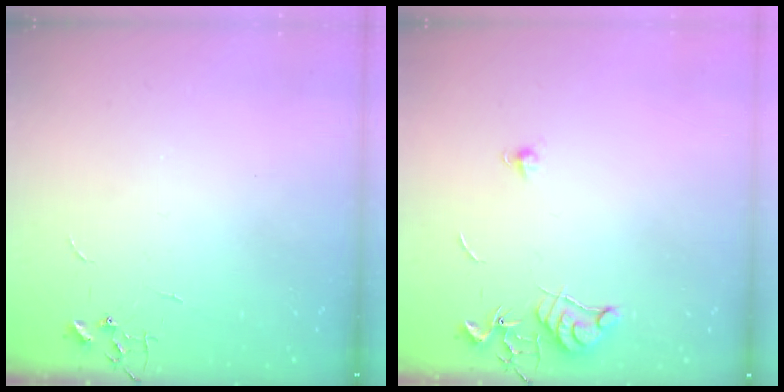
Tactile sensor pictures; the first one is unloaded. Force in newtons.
{"total": 7.3, "press": 7.3, "slide": 0.7}